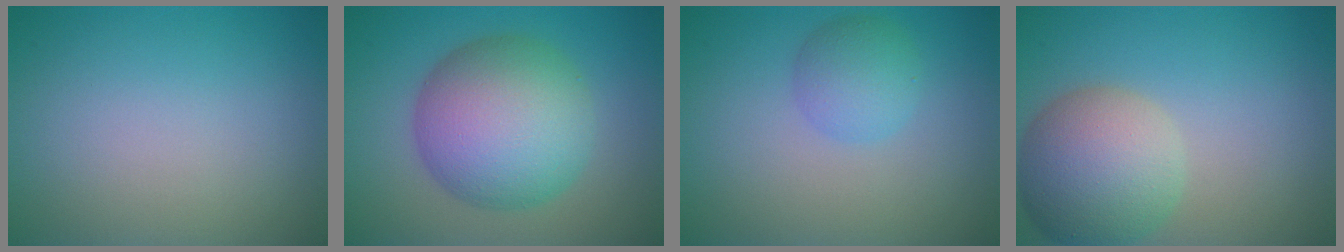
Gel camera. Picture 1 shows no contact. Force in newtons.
{"total": 10.3, "press": 10.3, "slide": 0.1}
{"total": 2.8, "press": 2.8, "slide": 0.1}
{"total": 7.3, "press": 7.3, "slide": 0.3}